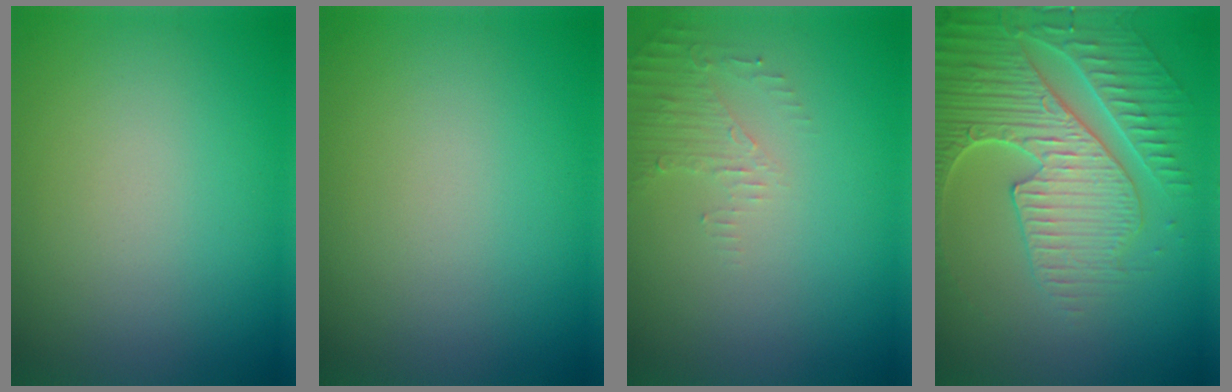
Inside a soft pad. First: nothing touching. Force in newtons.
{"total": 0.0}
{"total": 1.9, "press": 1.8, "slide": 0.4}
{"total": 6.7, "press": 5.5, "slide": 3.9}